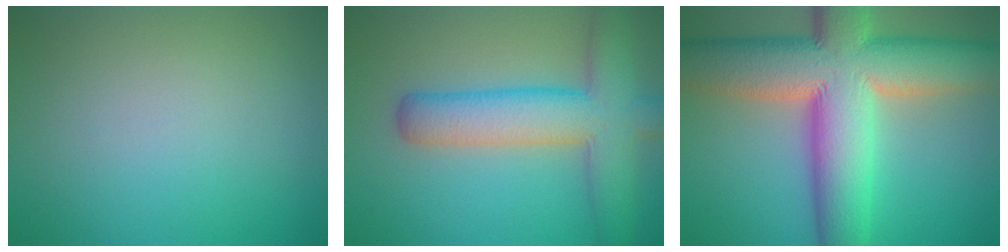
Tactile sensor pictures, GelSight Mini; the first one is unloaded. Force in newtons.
{"total": 7.7, "press": 7.7, "slide": 0.2}
{"total": 15.3, "press": 15.3, "slide": 0.8}